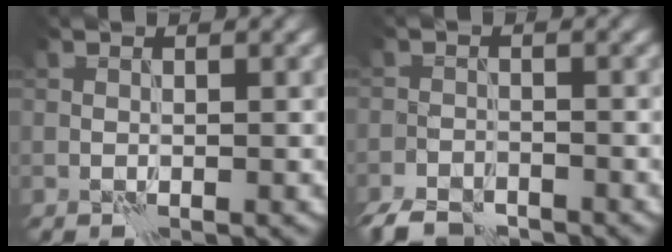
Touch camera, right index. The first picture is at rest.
{"total": 4.7, "force": [-4.1, 1.6, 1.6], "torque": [-0.023, -0.012, -0.079]}